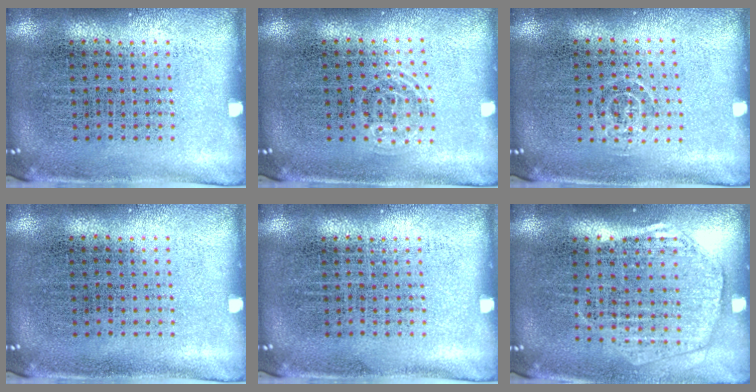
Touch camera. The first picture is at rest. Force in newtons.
{"total": 0.9, "press": 0.7, "slide": 0.6}
{"total": 0.8, "press": 0.5, "slide": 0.6}
{"total": 0.0}
{"total": 0.0}
{"total": 1.9, "press": 1.7, "slide": 0.8}